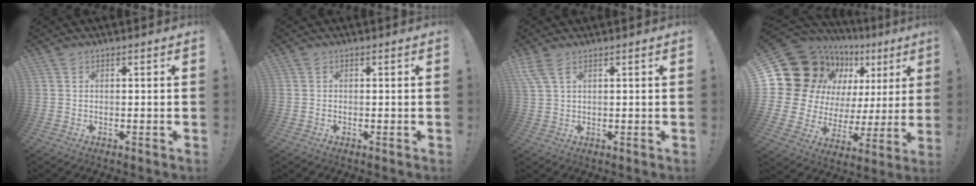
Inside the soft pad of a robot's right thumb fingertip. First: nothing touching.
{"total": 0.0}
{"total": 4.0, "force": [2.3, 1.2, 3.0], "torque": [-0.066, 0.000, 0.045]}
{"total": 20.0, "force": [10.2, 13.2, 11.1], "torque": [-0.188, -0.080, 0.218]}